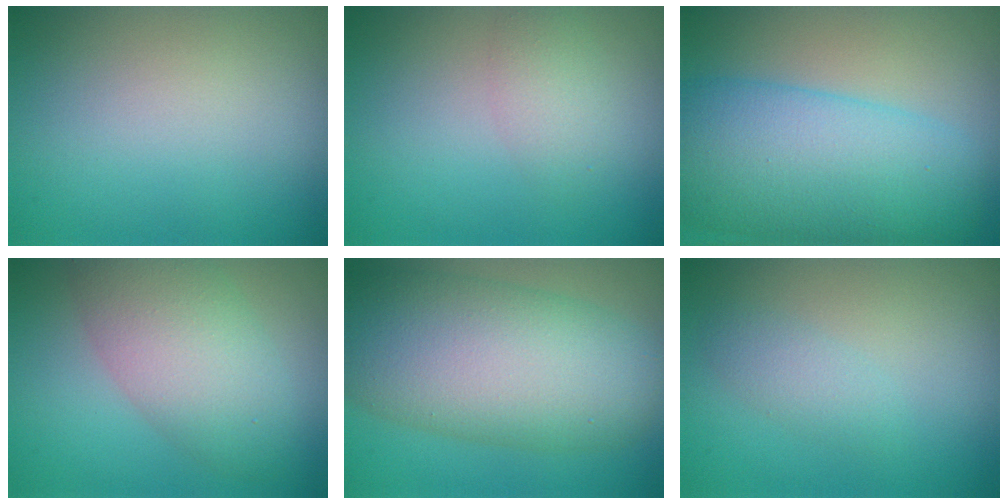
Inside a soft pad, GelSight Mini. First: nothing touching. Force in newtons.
{"total": 2.0, "press": 2.0, "slide": 0.1}
{"total": 10.8, "press": 10.7, "slide": 0.5}
{"total": 6.1, "press": 6.1, "slide": 0.3}
{"total": 11.4, "press": 11.4, "slide": 0.3}
{"total": 1.6, "press": 1.6, "slide": 0.1}